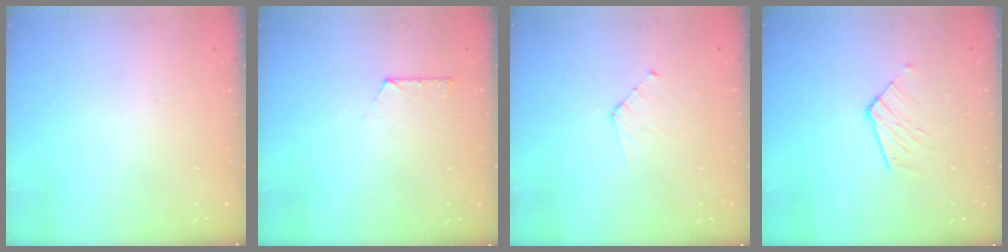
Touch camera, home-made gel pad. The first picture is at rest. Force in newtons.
{"total": 4.4, "press": 4.4, "slide": 0.5}
{"total": 3.6, "press": 3.6, "slide": 0.3}
{"total": 7.7, "press": 7.6, "slide": 0.5}